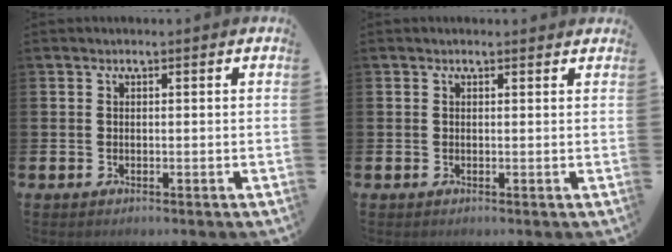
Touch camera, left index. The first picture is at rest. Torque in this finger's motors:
{"motor_torque": [0.97, -1.17, 0.35, 0.05]}